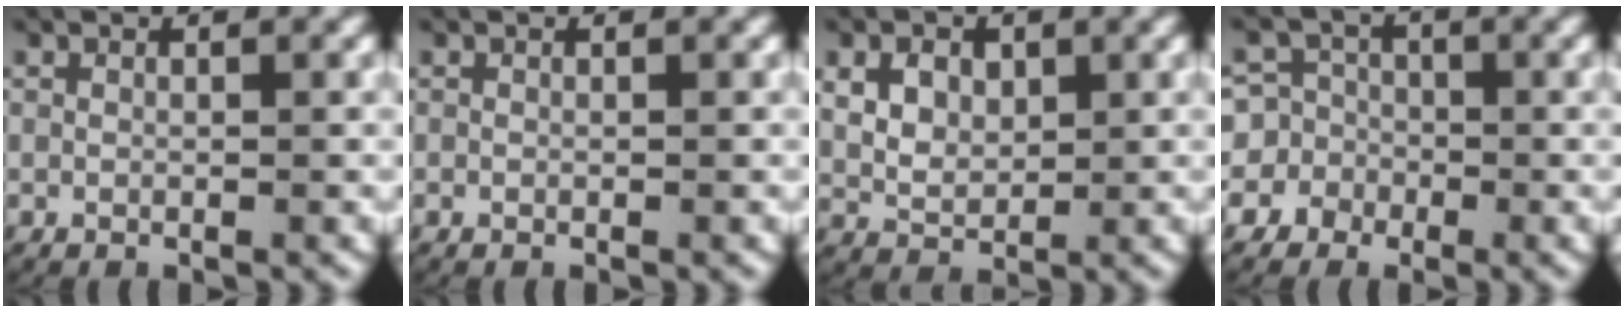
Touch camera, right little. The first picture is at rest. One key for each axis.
{"total": 0.0}
{"total": 4.7, "fx": 0.8, "fy": 3.9, "fz": 2.5, "tx": -0.062, "ty": -0.017, "tz": 0.026}
{"total": 10.8, "fx": -3.2, "fy": 10.2, "fz": 1.5, "tx": -0.067, "ty": -0.036, "tz": -0.062}